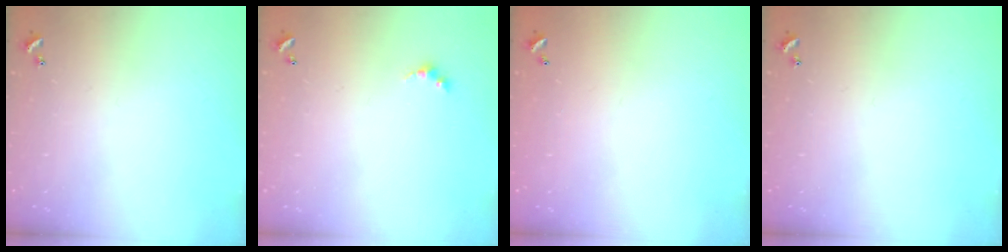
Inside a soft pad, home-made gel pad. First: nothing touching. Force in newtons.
{"total": 2.6, "press": 2.5, "slide": 0.6}
{"total": 2.7, "press": 2.7, "slide": 0.1}
{"total": 0.0}